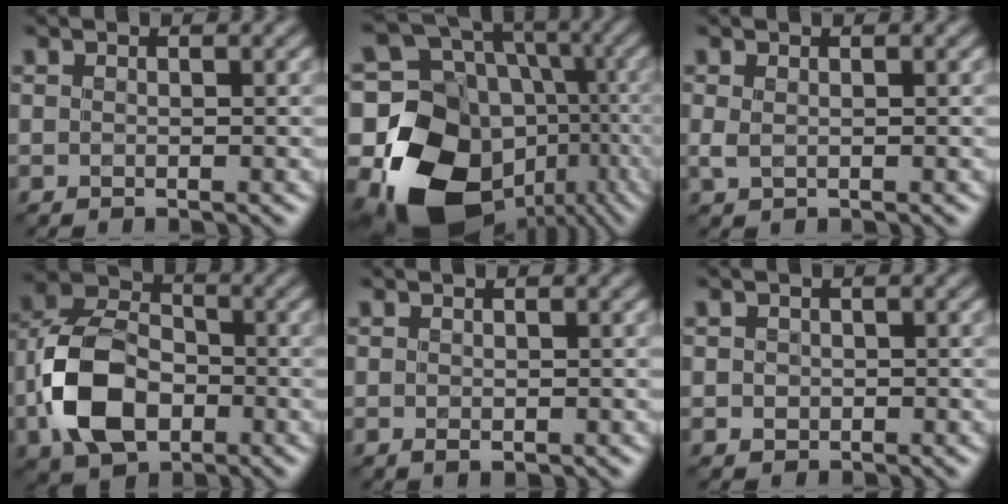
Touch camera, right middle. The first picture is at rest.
{"total": 19.4, "force": [-5.8, 16.3, 8.7], "torque": [-0.189, -0.032, -0.081]}
{"total": 0.9, "force": [0.3, 0.6, 0.6], "torque": [-0.017, 0.000, 0.005]}
{"total": 8.7, "force": [-2.4, 6.1, 5.8], "torque": [-0.124, 0.007, -0.059]}
{"total": 0.7, "force": [0.0, 0.5, 0.5], "torque": [-0.010, -0.002, 0.000]}
{"total": 0.9, "force": [0.1, 0.9, 0.0], "torque": [0.007, -0.002, 0.000]}